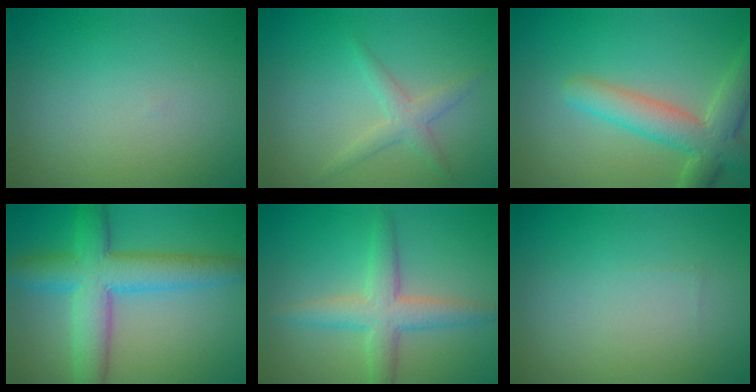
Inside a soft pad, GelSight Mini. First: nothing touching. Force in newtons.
{"total": 2.1, "press": 2.1, "slide": 0.0}
{"total": 5.7, "press": 5.6, "slide": 0.7}
{"total": 7.6, "press": 7.6, "slide": 0.3}
{"total": 4.5, "press": 4.5, "slide": 0.2}
{"total": 0.0}